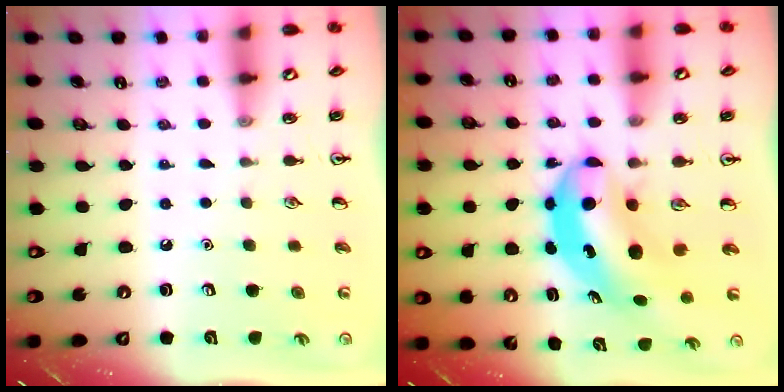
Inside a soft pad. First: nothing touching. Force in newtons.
{"total": 7.2, "press": 7.0, "slide": 1.9}